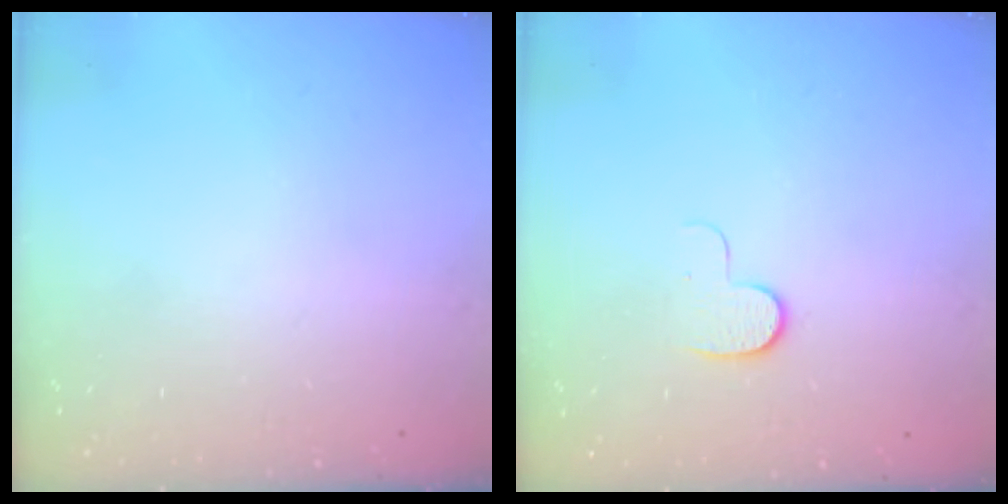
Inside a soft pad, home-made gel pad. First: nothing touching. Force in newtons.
{"total": 5.5, "press": 5.4, "slide": 0.8}